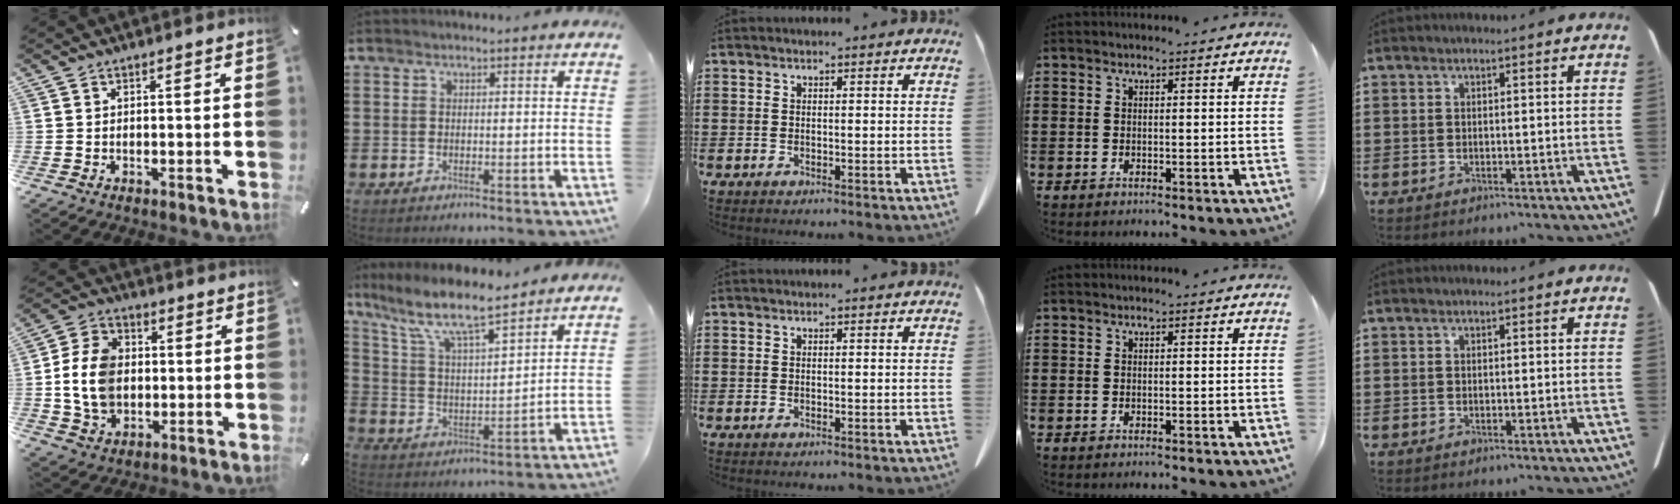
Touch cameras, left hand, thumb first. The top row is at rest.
{"thumb": {"total": 12.5, "force": [-0.3, 10.1, 7.4], "torque": [-0.164, 0.015, -0.004]}, "index": {"total": 8.9, "force": [7.4, 1.3, 4.9], "torque": [-0.124, -0.039, 0.126]}}